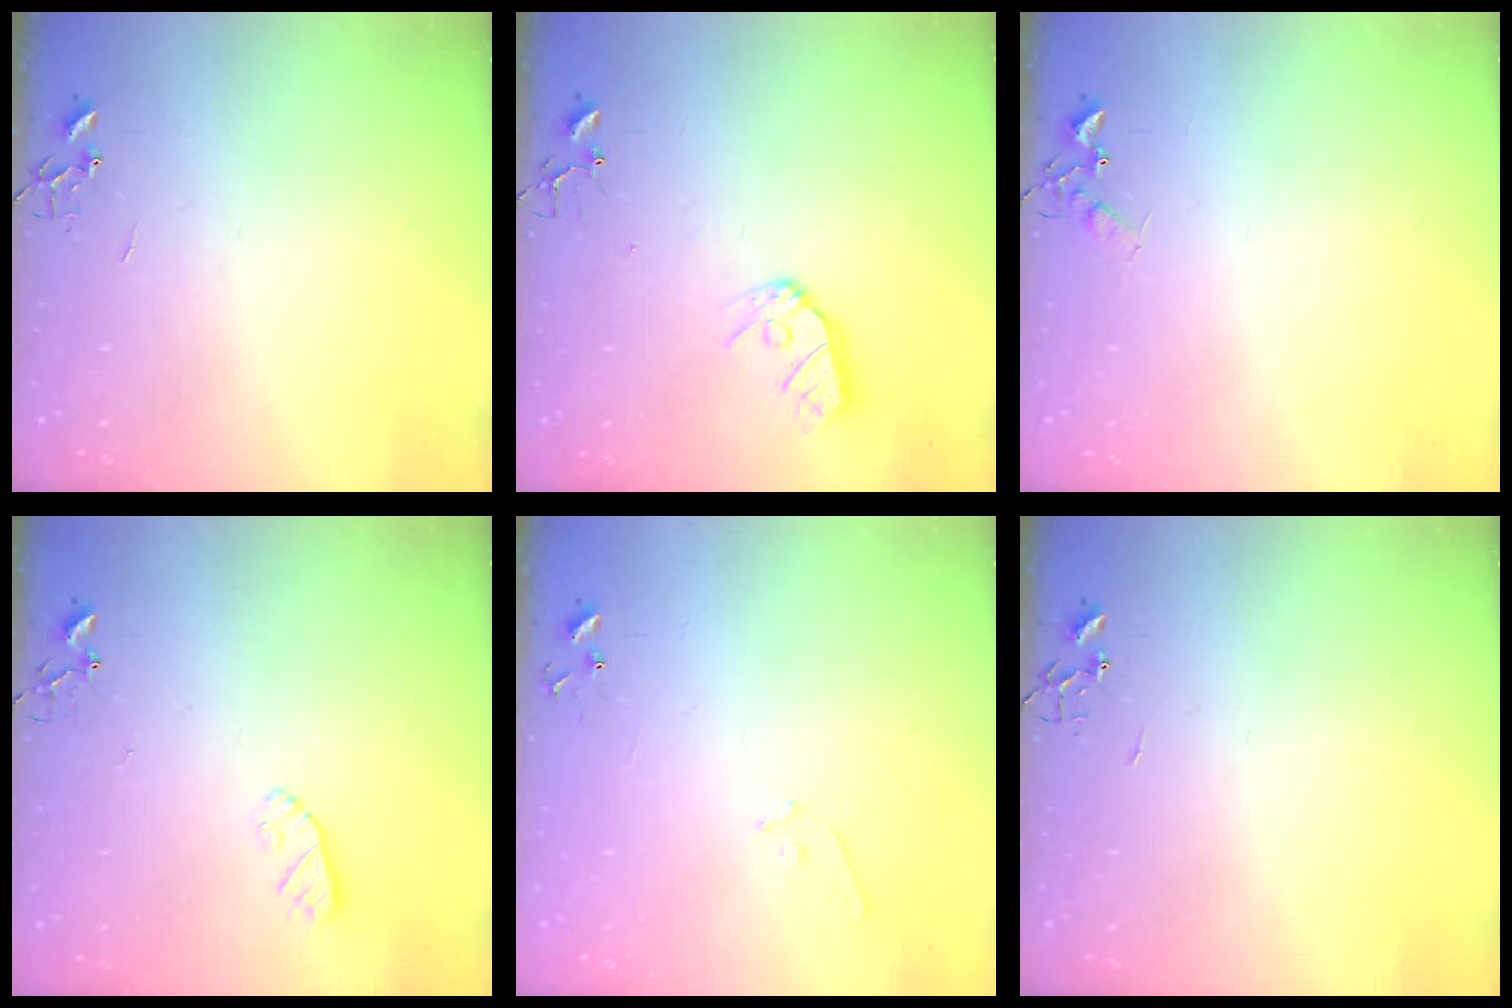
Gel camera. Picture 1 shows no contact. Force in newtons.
{"total": 9.7, "press": 9.7, "slide": 0.9}
{"total": 6.1, "press": 6.0, "slide": 0.8}
{"total": 6.0, "press": 6.0, "slide": 0.3}
{"total": 5.3, "press": 5.3, "slide": 0.4}
{"total": 0.0}